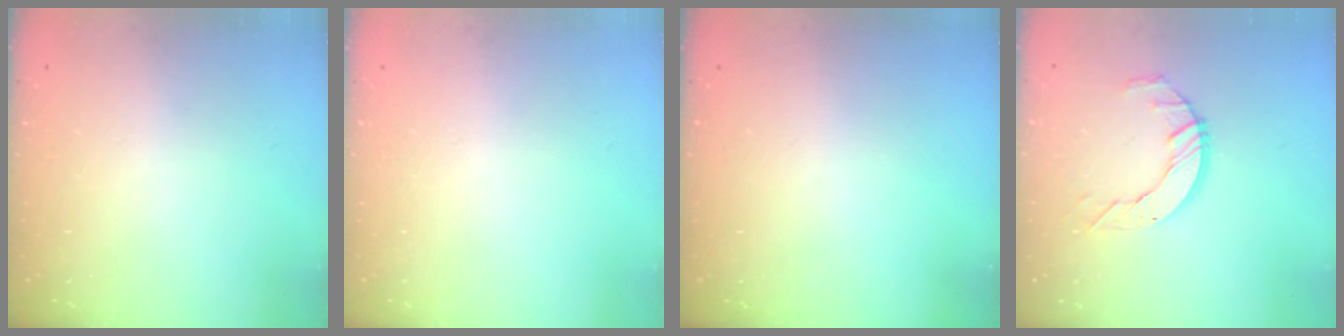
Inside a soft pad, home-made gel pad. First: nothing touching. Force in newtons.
{"total": 0.0}
{"total": 0.0}
{"total": 5.8, "press": 5.8, "slide": 0.4}